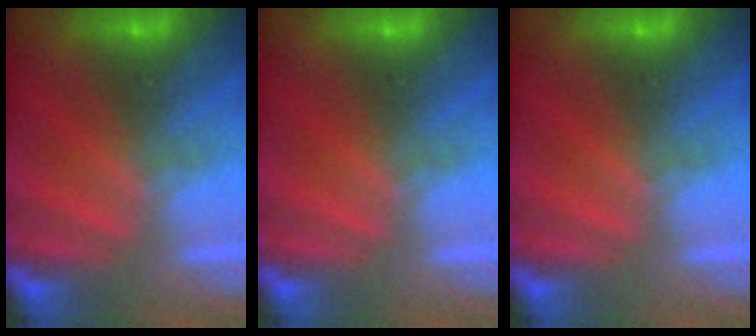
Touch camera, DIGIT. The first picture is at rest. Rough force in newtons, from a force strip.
{"total": 0.0}
{"total": 0.0}